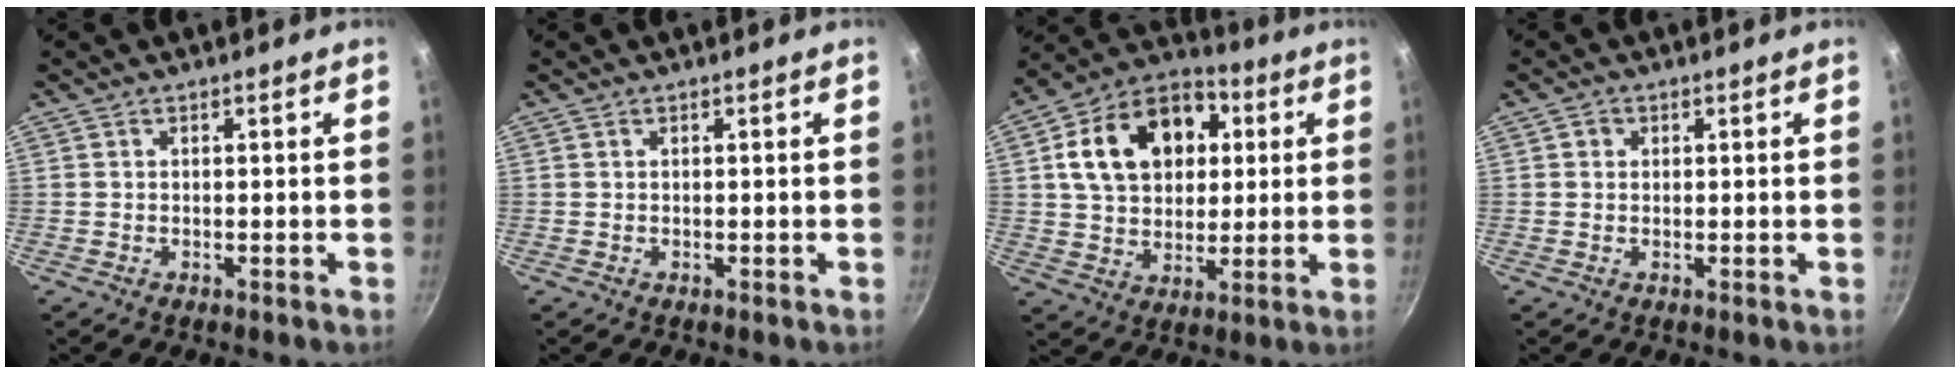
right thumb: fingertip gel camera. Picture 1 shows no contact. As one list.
[{"total": 0.0}, {"total": 19.1, "force": [4.5, 13.9, 12.3], "torque": [-0.177, 0.021, 0.066]}, {"total": 1.4, "force": [0.4, 1.2, 0.6], "torque": [-0.007, 0.003, 0.005]}]